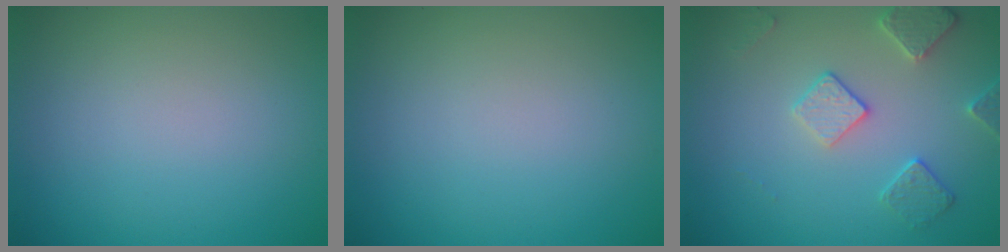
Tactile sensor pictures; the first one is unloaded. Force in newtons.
{"total": 0.0}
{"total": 2.9, "press": 2.9, "slide": 0.1}